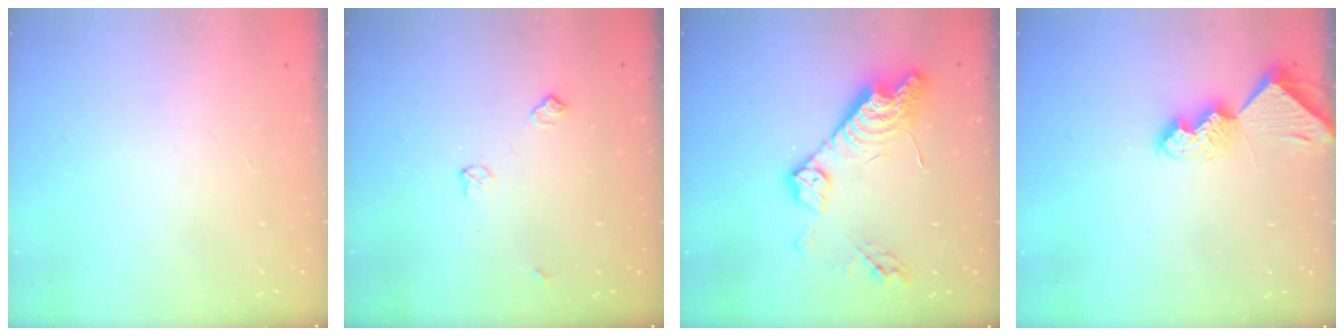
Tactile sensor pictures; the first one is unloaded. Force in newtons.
{"total": 5.6, "press": 5.6, "slide": 0.9}
{"total": 15.9, "press": 15.8, "slide": 1.1}
{"total": 7.3, "press": 7.2, "slide": 1.0}